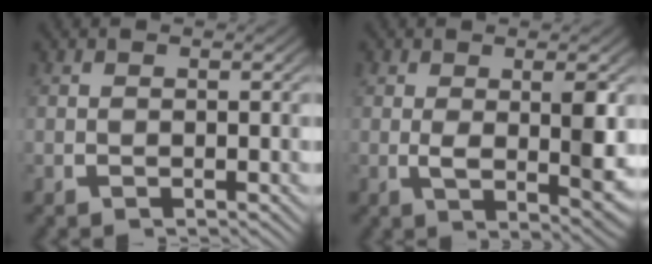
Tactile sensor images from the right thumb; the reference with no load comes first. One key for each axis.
{"total": 5.7, "fx": 0.0, "fy": 2.1, "fz": 5.3, "tx": -0.092, "ty": -0.024, "tz": 0.014}